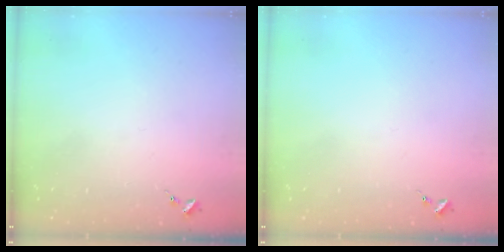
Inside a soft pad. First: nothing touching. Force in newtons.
{"total": 0.0}